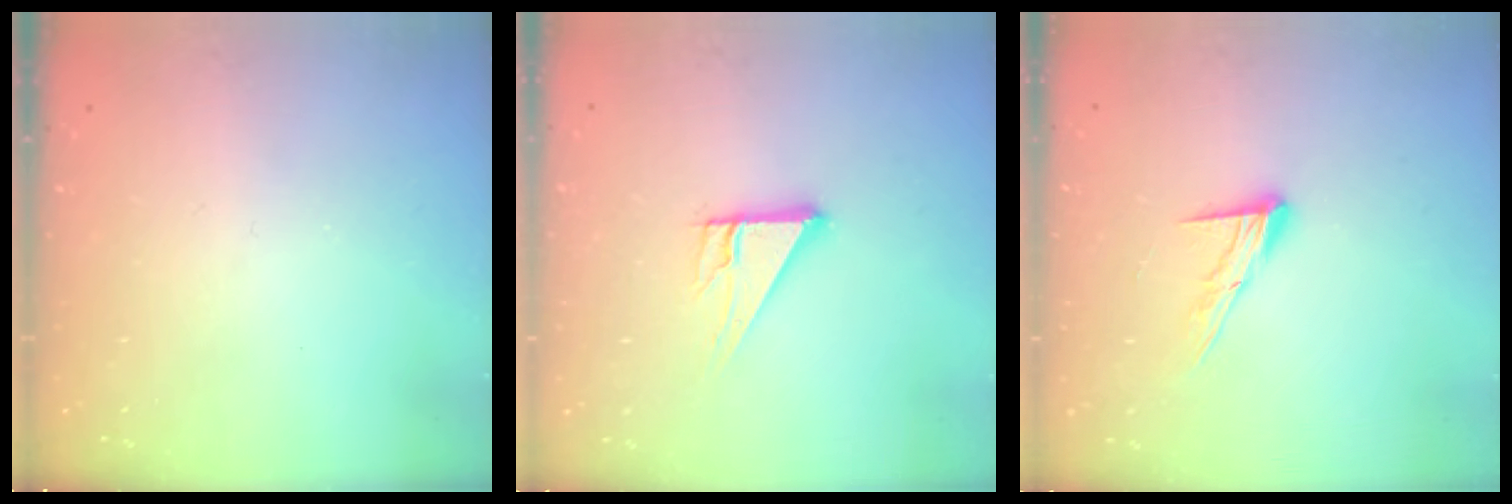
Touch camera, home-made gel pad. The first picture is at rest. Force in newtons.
{"total": 8.5, "press": 8.4, "slide": 0.8}
{"total": 10.7, "press": 10.6, "slide": 1.3}